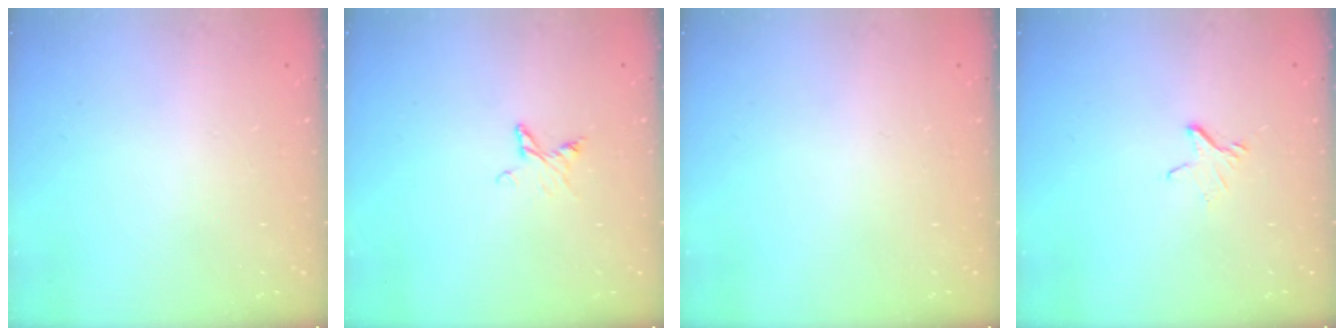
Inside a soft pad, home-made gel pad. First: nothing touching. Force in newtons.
{"total": 3.2, "press": 3.2, "slide": 0.4}
{"total": 0.0}
{"total": 3.4, "press": 3.4, "slide": 0.2}